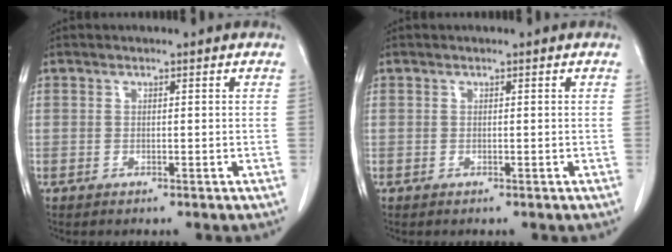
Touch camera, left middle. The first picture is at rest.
{"total": 0.0}